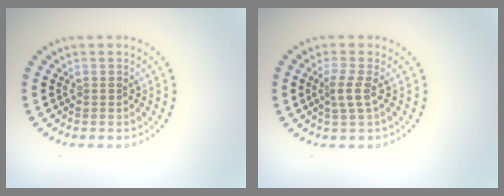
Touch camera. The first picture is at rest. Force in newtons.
{"total": 1.8, "press": 1.2, "slide": 1.3}